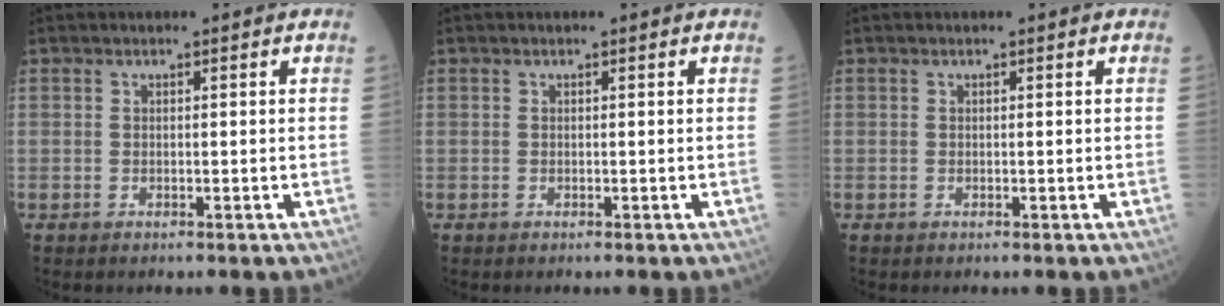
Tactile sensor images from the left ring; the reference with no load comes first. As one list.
[{"total": 0.0}, {"total": 0.0}]